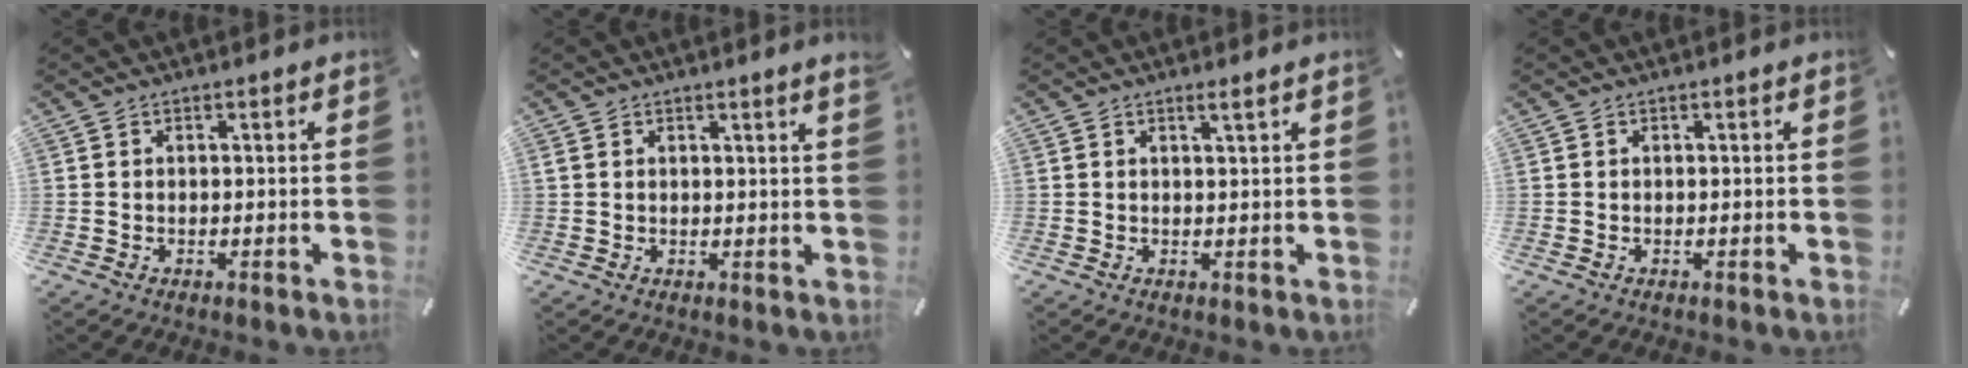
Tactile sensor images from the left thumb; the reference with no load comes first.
{"total": 1.4, "force": [1.0, -0.1, 1.0], "torque": [-0.019, -0.002, 0.019]}
{"total": 1.7, "force": [1.1, 0.0, 1.4], "torque": [-0.028, -0.001, 0.018]}
{"total": 0.0}